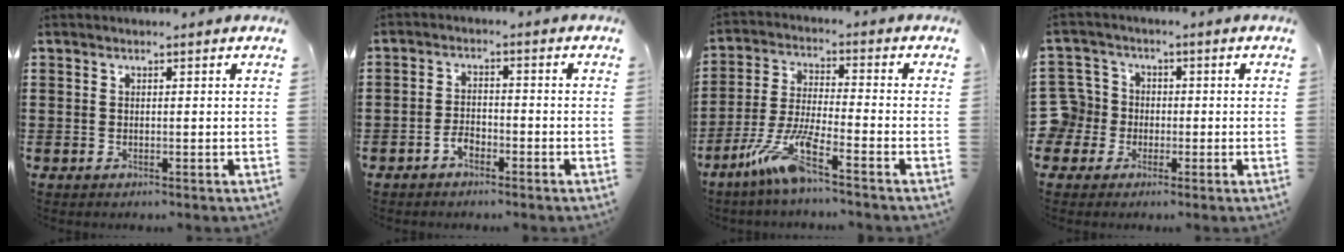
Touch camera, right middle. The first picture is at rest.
{"total": 2.7, "force": [-1.9, 1.4, 1.2], "torque": [-0.025, 0.005, -0.039]}
{"total": 8.9, "force": [-5.8, 0.6, 6.7], "torque": [-0.154, -0.015, -0.116]}
{"total": 6.4, "force": [-1.3, 6.1, 1.2], "torque": [-0.073, 0.004, -0.033]}